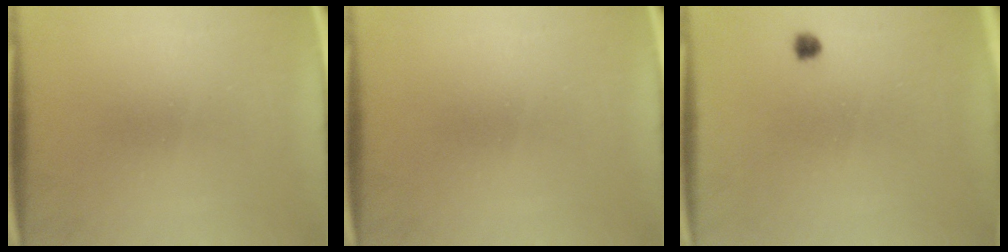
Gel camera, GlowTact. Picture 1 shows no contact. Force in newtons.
{"total": 0.0}
{"total": 1.2}